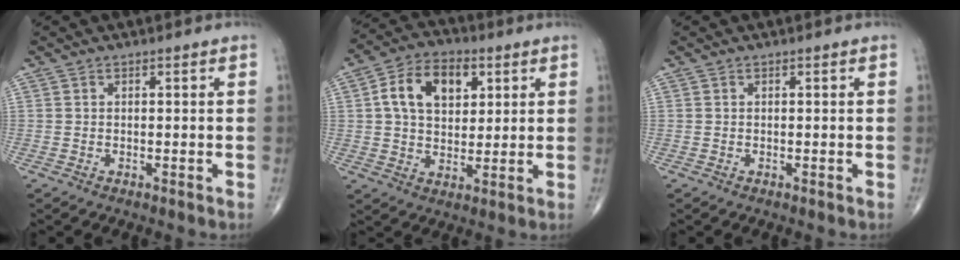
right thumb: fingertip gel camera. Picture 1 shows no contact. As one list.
[{"total": 12.2, "force": [3.6, 8.0, 8.5], "torque": [-0.121, 0.001, 0.057]}, {"total": 0.0}]